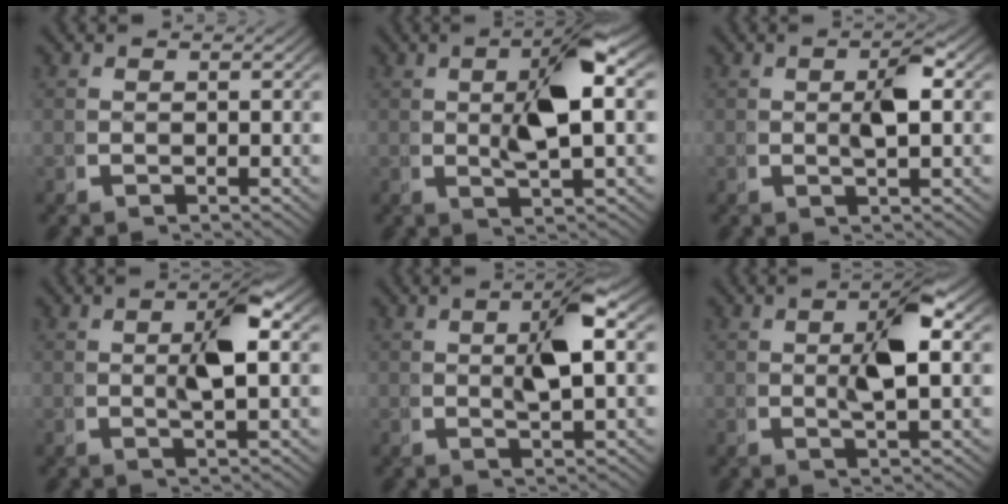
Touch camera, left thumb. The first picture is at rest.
{"total": 6.5, "force": [1.2, 1.8, 6.2], "torque": [-0.101, 0.011, 0.019]}
{"total": 3.0, "force": [0.6, 1.0, 2.7], "torque": [-0.048, 0.005, 0.006]}
{"total": 4.3, "force": [0.8, 1.2, 4.0], "torque": [-0.069, 0.008, 0.010]}
{"total": 4.7, "force": [1.1, 1.2, 4.4], "torque": [-0.072, 0.011, 0.017]}
{"total": 4.8, "force": [0.9, 1.4, 4.6], "torque": [-0.080, 0.007, 0.013]}